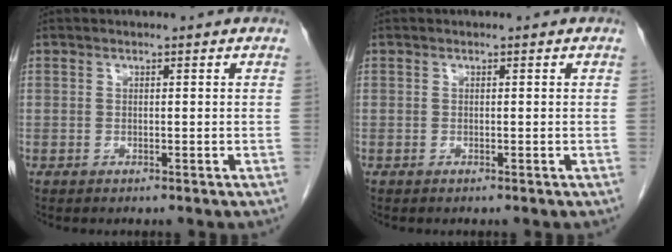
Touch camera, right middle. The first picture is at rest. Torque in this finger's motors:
{"motor_torque": [0.01, -0.27, -0.03, 0.01]}